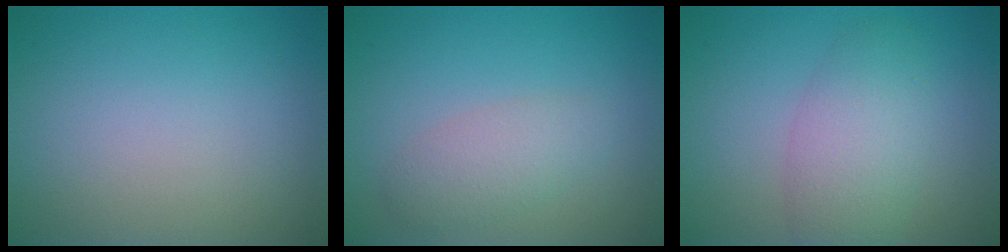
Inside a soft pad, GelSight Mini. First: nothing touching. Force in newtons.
{"total": 2.5, "press": 2.5, "slide": 0.1}
{"total": 4.2, "press": 4.2, "slide": 0.1}